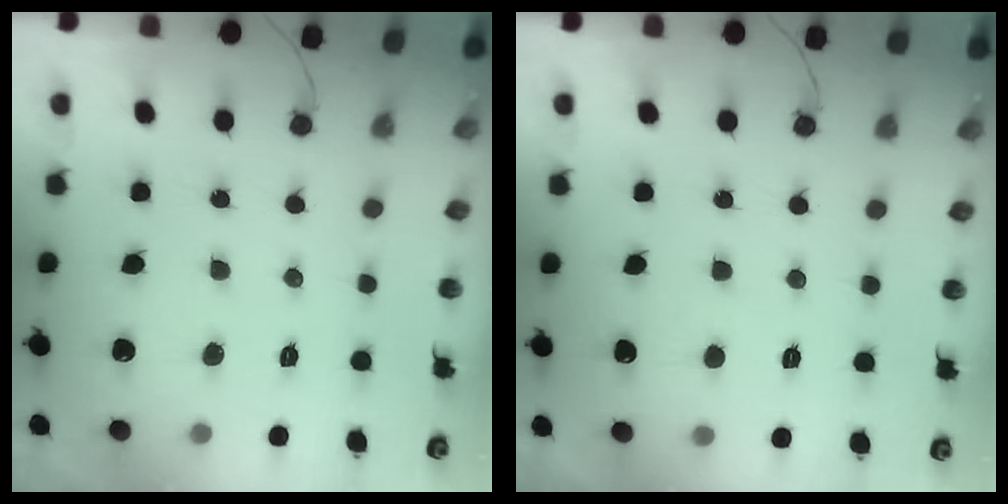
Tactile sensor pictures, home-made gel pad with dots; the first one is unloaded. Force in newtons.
{"total": 1.6, "press": 1.5, "slide": 0.4}